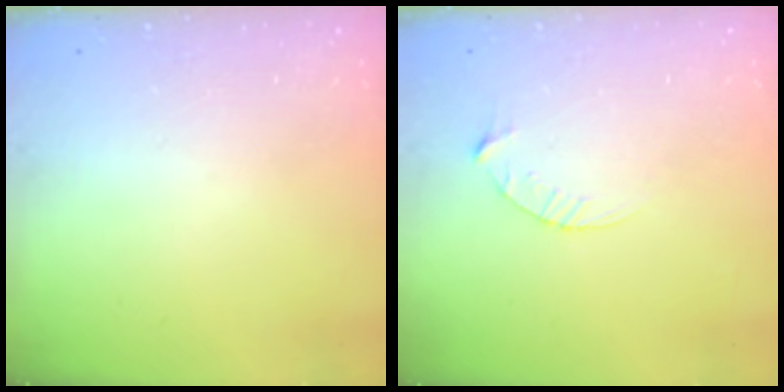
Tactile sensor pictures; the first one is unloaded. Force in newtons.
{"total": 3.6, "press": 3.5, "slide": 0.5}